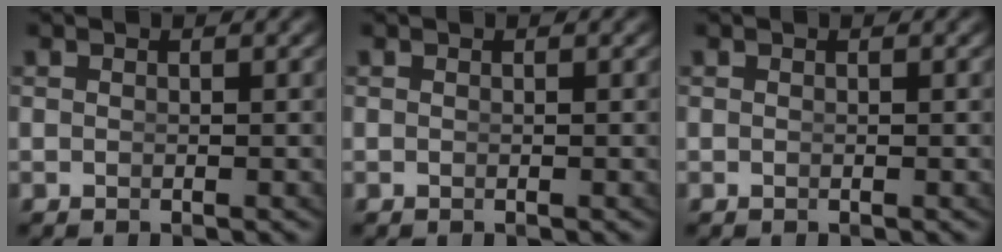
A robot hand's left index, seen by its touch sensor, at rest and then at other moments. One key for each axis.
{"total": 0.0}
{"total": 0.0}